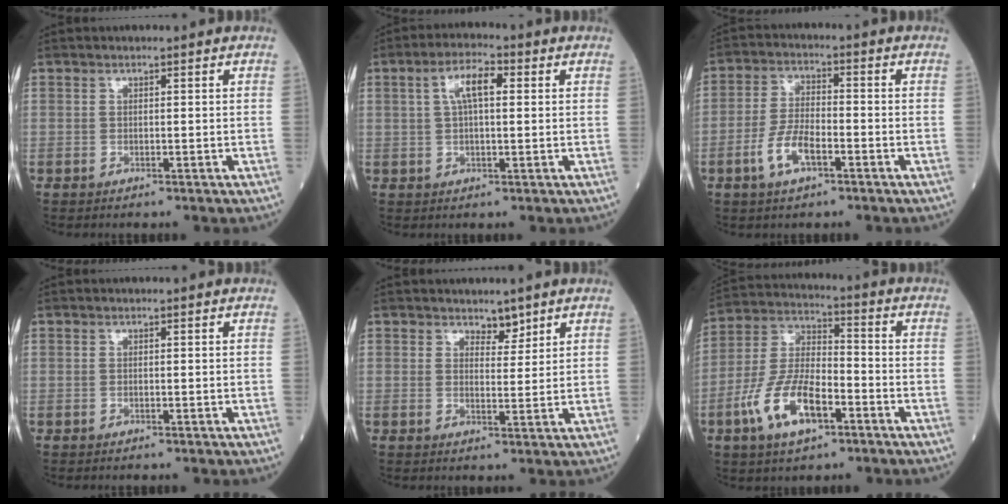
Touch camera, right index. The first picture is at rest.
{"total": 5.7, "force": [1.6, 1.8, 5.2], "torque": [-0.103, 0.015, 0.031]}
{"total": 6.4, "force": [-2.9, 2.3, 5.2], "torque": [-0.111, 0.002, -0.056]}
{"total": 0.0}
{"total": 2.5, "force": [2.2, 1.1, 0.6], "torque": [-0.004, -0.005, 0.033]}
{"total": 12.3, "force": [-5.4, 4.9, 9.9], "torque": [-0.216, 0.005, -0.100]}